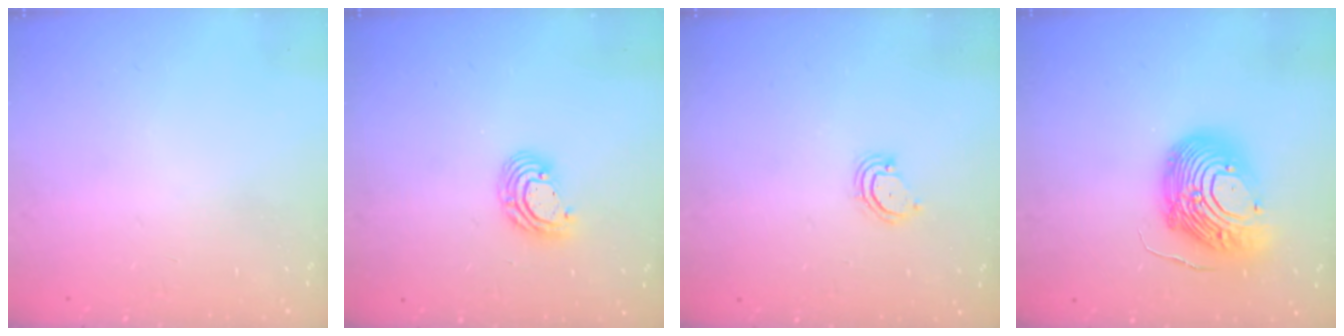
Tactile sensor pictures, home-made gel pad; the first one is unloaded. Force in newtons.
{"total": 7.6, "press": 7.5, "slide": 1.2}
{"total": 3.8, "press": 3.8, "slide": 0.5}
{"total": 18.0, "press": 17.9, "slide": 1.9}